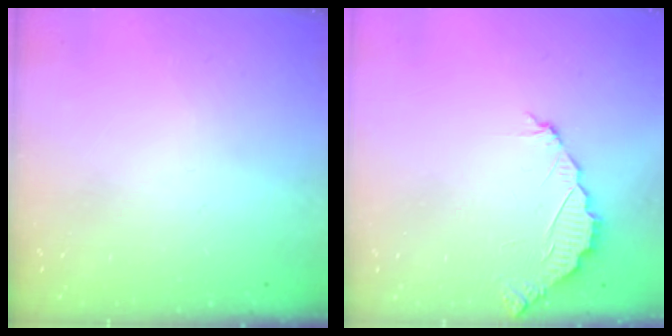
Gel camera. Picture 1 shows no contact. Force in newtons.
{"total": 2.4, "press": 2.4, "slide": 0.2}